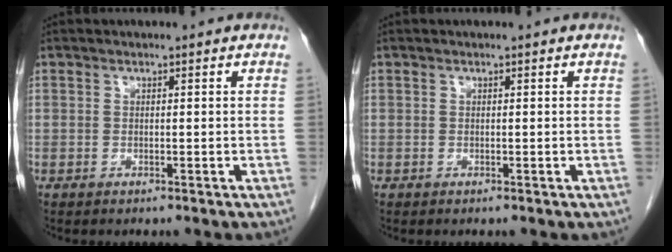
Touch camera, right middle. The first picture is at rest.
{"total": 0.0}